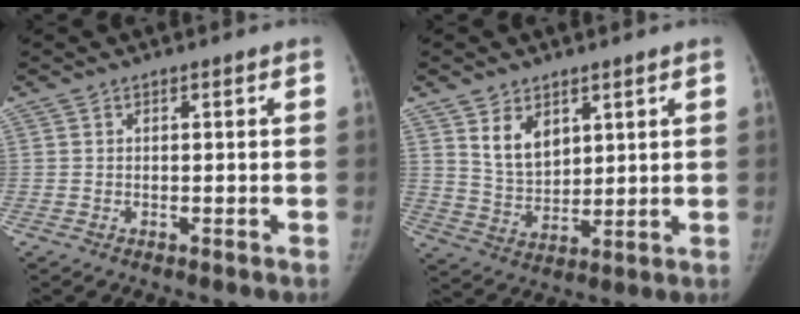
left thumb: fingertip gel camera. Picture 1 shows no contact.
{"total": 7.6, "force": [3.9, 4.9, 4.3], "torque": [-0.050, -0.032, 0.083]}